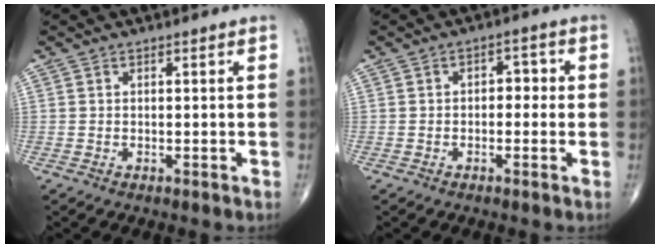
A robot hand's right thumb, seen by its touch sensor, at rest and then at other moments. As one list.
[{"total": 3.3, "force": [-0.1, 2.2, 2.5], "torque": [-0.011, 0.015, -0.009]}]